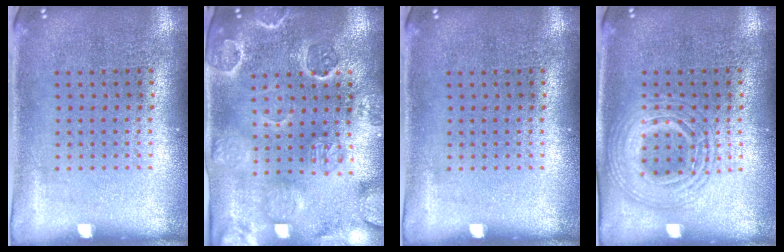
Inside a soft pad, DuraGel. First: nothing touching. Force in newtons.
{"total": 3.2, "press": 3.0, "slide": 1.1}
{"total": 0.0}
{"total": 2.8, "press": 2.8, "slide": 0.3}